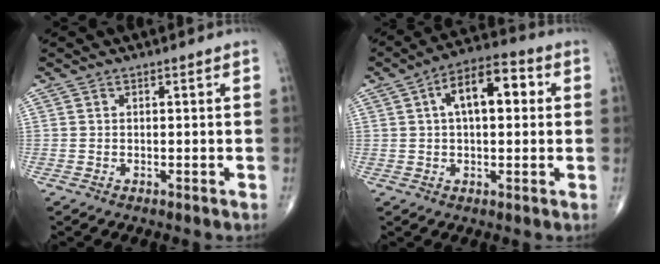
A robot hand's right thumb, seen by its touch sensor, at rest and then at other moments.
{"total": 11.0, "force": [2.4, 5.5, 9.3], "torque": [-0.135, 0.026, 0.028]}